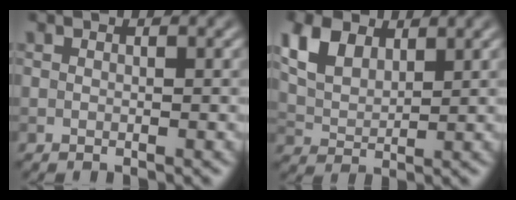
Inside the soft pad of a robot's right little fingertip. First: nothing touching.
{"total": 4.7, "force": [2.5, 2.9, 2.7], "torque": [-0.065, 0.004, 0.052]}